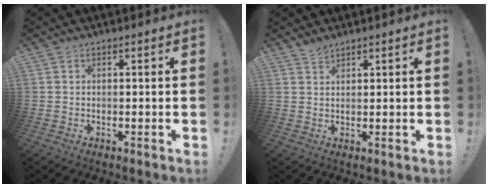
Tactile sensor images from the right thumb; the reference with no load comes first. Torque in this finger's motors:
{"motor_torque": [-0.47, 0.19, 0.25, 0.47, -0.03]}